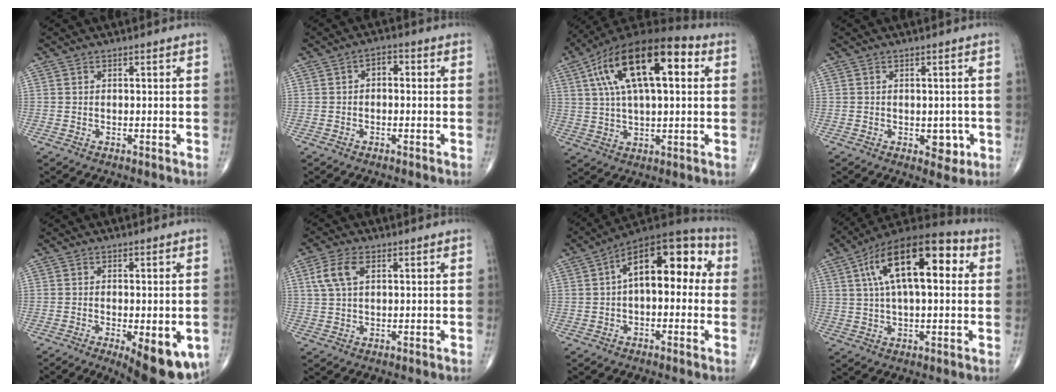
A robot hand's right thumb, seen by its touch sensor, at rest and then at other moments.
{"total": 2.9, "force": [0.1, 1.8, 2.2], "torque": [-0.020, 0.012, -0.009]}
{"total": 21.6, "force": [6.6, 9.2, 18.3], "torque": [-0.319, 0.022, 0.104]}
{"total": 3.6, "force": [-1.0, 2.4, 2.6], "torque": [-0.005, 0.001, -0.009]}
{"total": 12.8, "force": [-5.0, 4.9, 10.8], "torque": [-0.113, -0.008, -0.057]}
{"total": 5.7, "force": [1.9, 3.0, 4.4], "torque": [-0.101, 0.009, 0.039]}
{"total": 16.5, "force": [2.4, 8.5, 13.9], "torque": [-0.175, 0.046, 0.026]}
{"total": 20.0, "force": [5.4, 8.8, 17.1], "torque": [-0.271, 0.028, 0.079]}